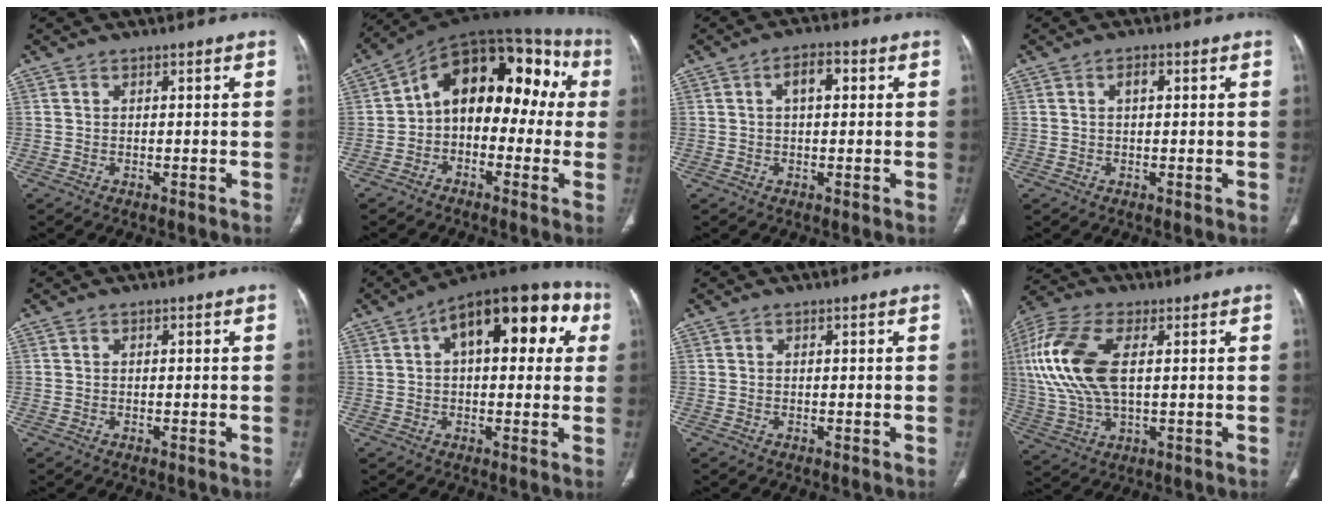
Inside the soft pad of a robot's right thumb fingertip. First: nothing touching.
{"total": 17.3, "force": [0.7, 10.8, 13.5], "torque": [-0.140, 0.064, -0.005]}
{"total": 4.5, "force": [1.0, 2.3, 3.7], "torque": [-0.059, 0.014, 0.014]}
{"total": 1.8, "force": [0.5, 0.9, 1.5], "torque": [-0.030, 0.008, 0.009]}
{"total": 0.0}
{"total": 19.9, "force": [6.2, 9.7, 16.3], "torque": [-0.194, 0.037, 0.081]}
{"total": 0.0}
{"total": 17.3, "force": [3.0, 8.8, 14.6], "torque": [-0.339, 0.006, 0.057]}